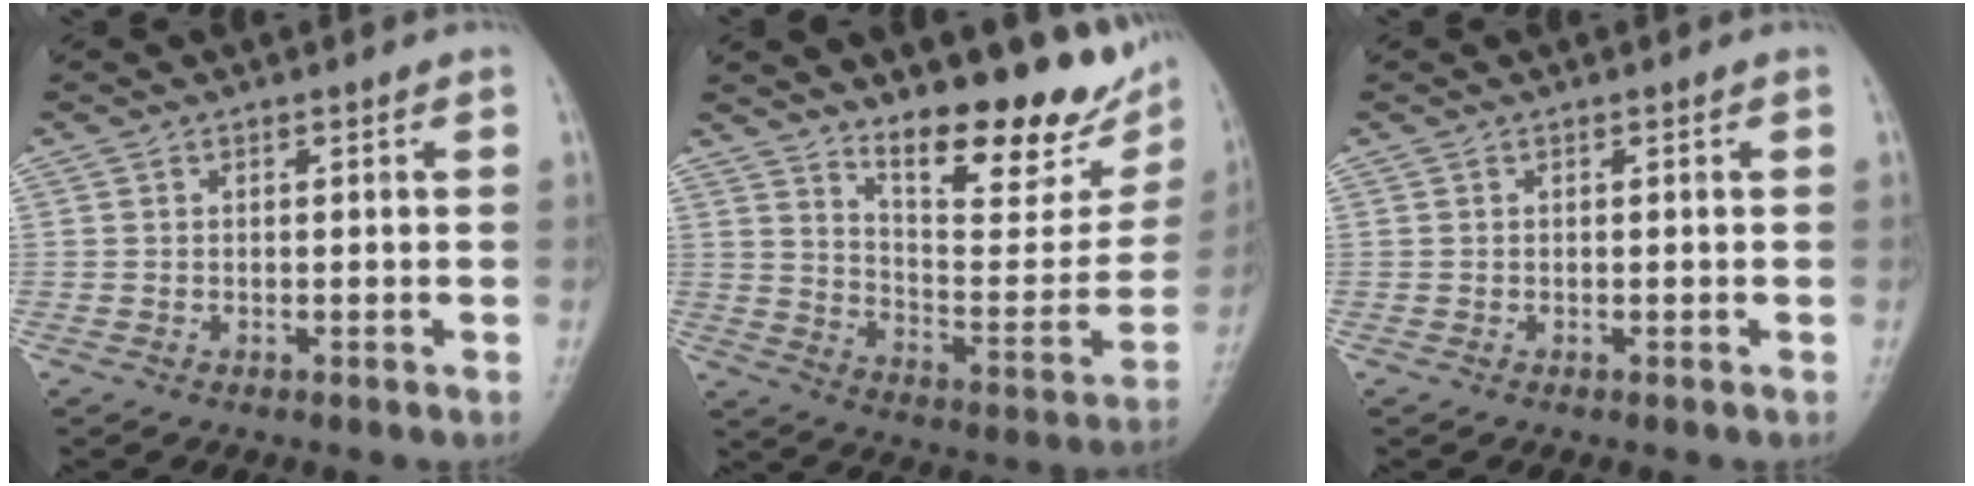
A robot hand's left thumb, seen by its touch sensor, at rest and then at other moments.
{"total": 20.5, "force": [13.9, 6.4, 13.6], "torque": [-0.145, -0.089, 0.220]}
{"total": 0.0}